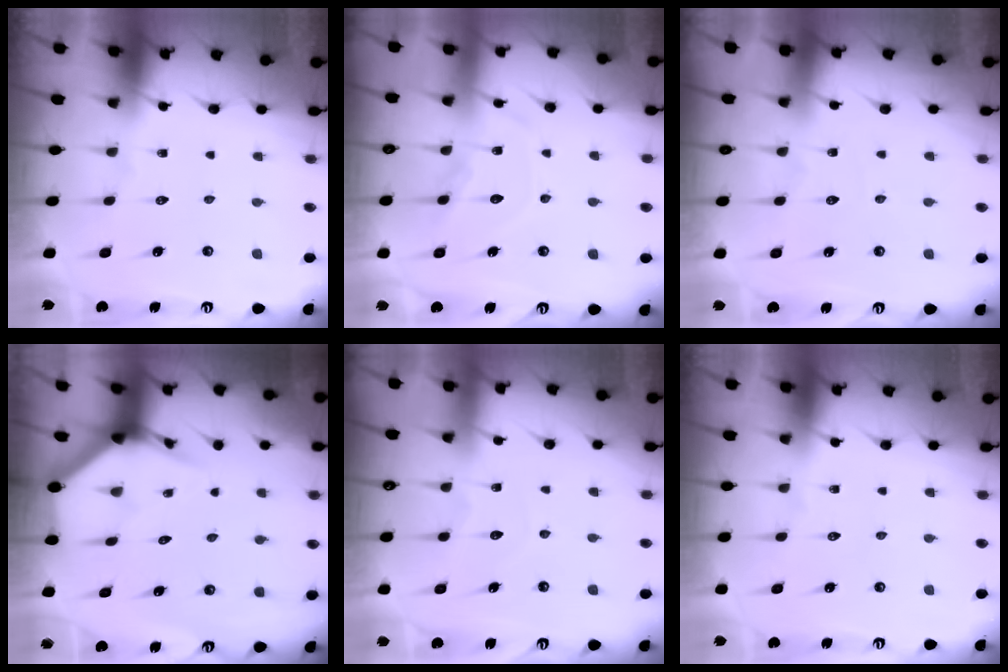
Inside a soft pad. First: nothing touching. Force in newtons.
{"total": 10.1, "press": 10.1, "slide": 0.7}
{"total": 2.5, "press": 2.5, "slide": 0.3}
{"total": 3.9, "press": 3.9, "slide": 0.2}
{"total": 4.3, "press": 4.3, "slide": 0.3}
{"total": 0.0}